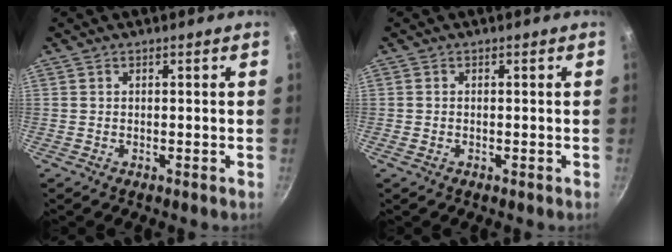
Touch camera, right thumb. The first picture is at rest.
{"total": 0.6, "force": [-0.3, 0.4, 0.4], "torque": [-0.006, 0.000, -0.005]}